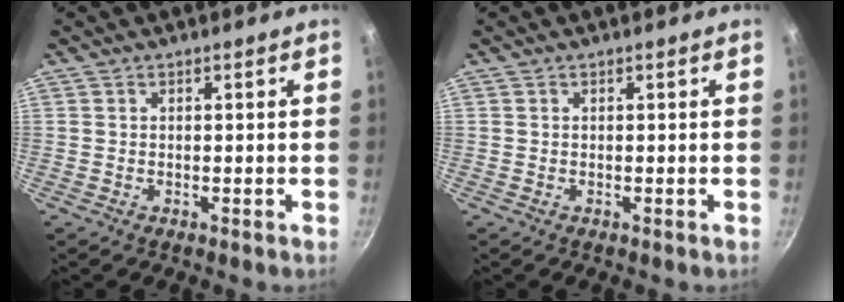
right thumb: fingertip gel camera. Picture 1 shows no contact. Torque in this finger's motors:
{"motor_torque": [0.00, 0.00, 0.04, 0.01, 0.00]}